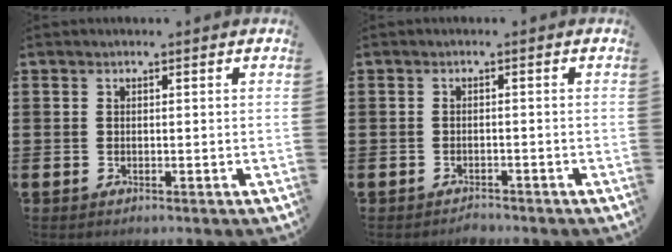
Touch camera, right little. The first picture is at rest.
{"total": 1.0, "force": [-1.0, 0.1, 0.0], "torque": [-0.003, 0.002, -0.022]}